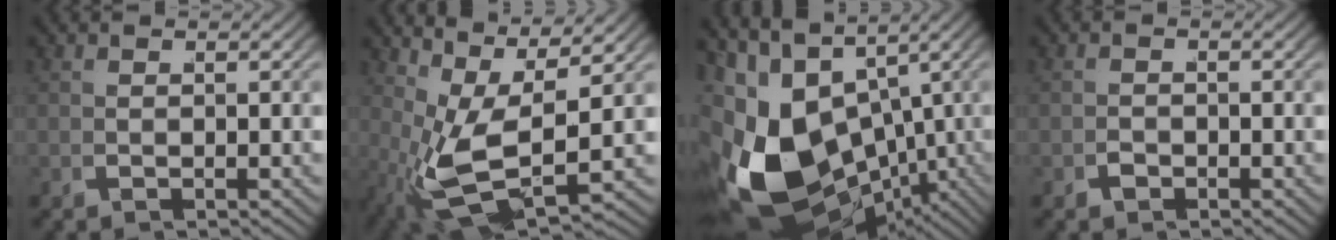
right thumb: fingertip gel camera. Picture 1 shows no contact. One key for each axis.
{"total": 8.7, "fx": 0.5, "fy": 4.5, "fz": 7.4, "tx": -0.160, "ty": -0.040, "tz": 0.029}
{"total": 16.1, "fx": -3.8, "fy": 10.5, "fz": 11.7, "tx": -0.230, "ty": -0.057, "tz": -0.030}
{"total": 0.7, "fx": -0.7, "fy": 0.2, "fz": 0.0, "tx": -0.002, "ty": 0.000, "tz": -0.017}